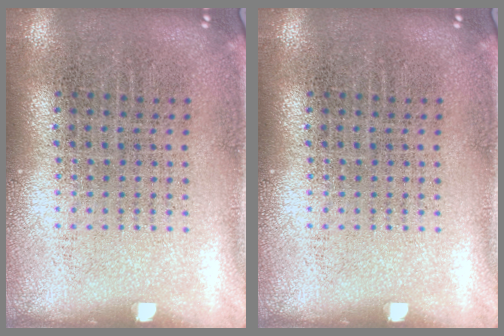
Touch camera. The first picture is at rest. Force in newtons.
{"total": 0.0}